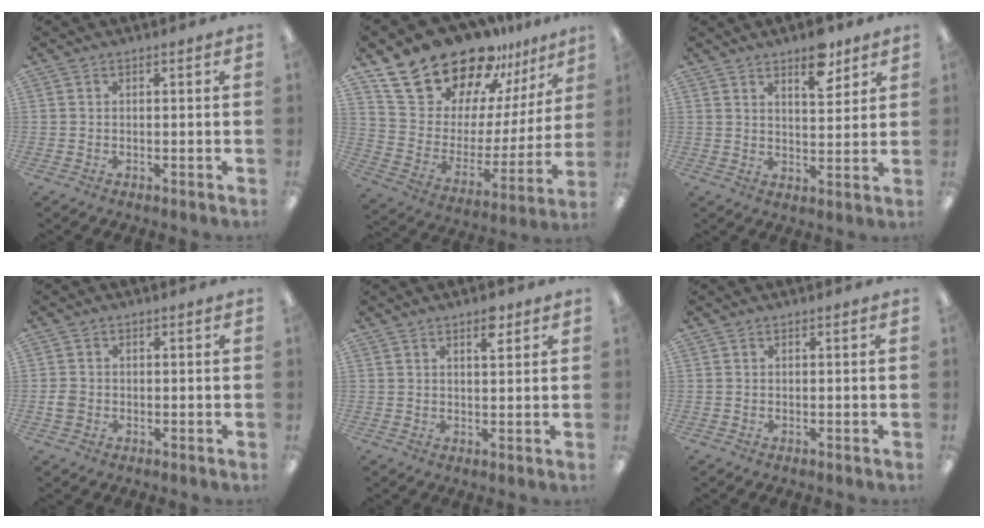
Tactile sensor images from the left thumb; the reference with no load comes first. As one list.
[{"total": 24.8, "force": [19.0, 12.7, 9.6], "torque": [-0.164, -0.129, 0.354]}, {"total": 8.1, "force": [5.7, 3.3, 4.7], "torque": [-0.051, -0.035, 0.094]}, {"total": 2.4, "force": [-0.4, 2.1, 1.1], "torque": [-0.011, 0.002, -0.009]}, {"total": 4.3, "force": [2.9, 1.5, 2.7], "torque": [-0.028, -0.013, 0.045]}, {"total": 0.0}]